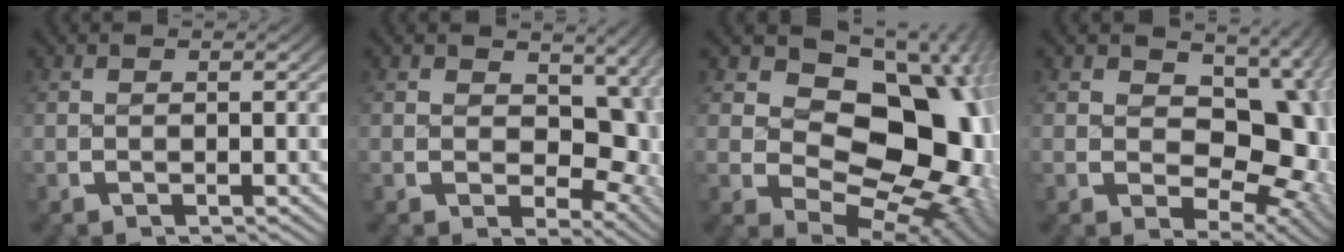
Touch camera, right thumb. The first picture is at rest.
{"total": 7.0, "force": [1.5, 4.9, 4.7], "torque": [-0.061, -0.026, 0.033]}
{"total": 17.8, "force": [0.4, 11.7, 13.3], "torque": [-0.214, -0.049, 0.028]}
{"total": 12.8, "force": [1.0, 8.8, 9.2], "torque": [-0.142, -0.033, 0.031]}